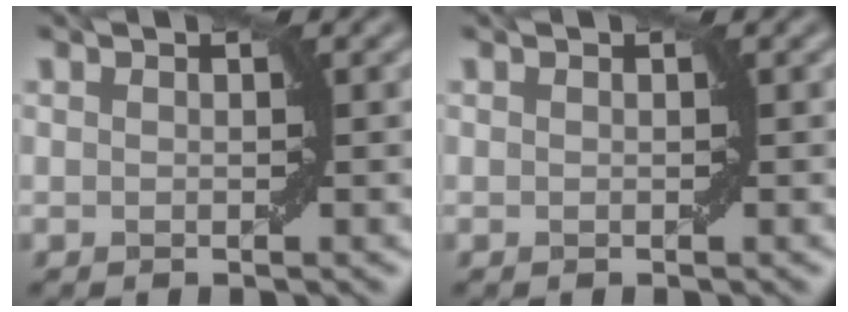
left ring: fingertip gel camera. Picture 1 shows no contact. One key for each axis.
{"total": 0.0}